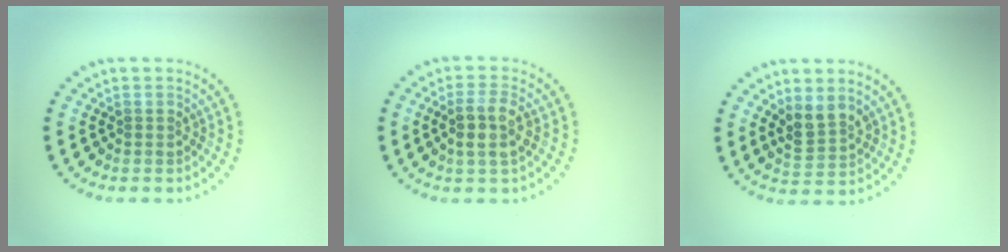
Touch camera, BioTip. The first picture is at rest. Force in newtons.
{"total": 2.8, "press": 2.6, "slide": 1.2}
{"total": 2.7, "press": 2.4, "slide": 1.1}